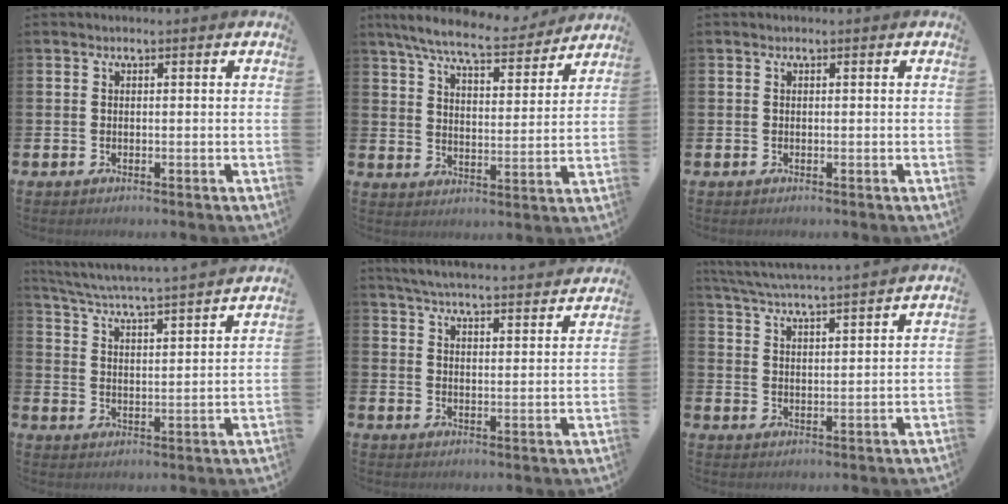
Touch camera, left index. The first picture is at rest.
{"total": 8.4, "force": [7.7, 1.2, 3.4], "torque": [-0.088, -0.042, 0.132]}
{"total": 0.0}
{"total": 5.2, "force": [4.9, -0.3, 1.5], "torque": [-0.054, -0.043, 0.080]}
{"total": 5.6, "force": [5.5, 0.2, 0.8], "torque": [-0.035, -0.044, 0.095]}
{"total": 5.4, "force": [5.3, -0.4, 1.2], "torque": [-0.045, -0.038, 0.093]}